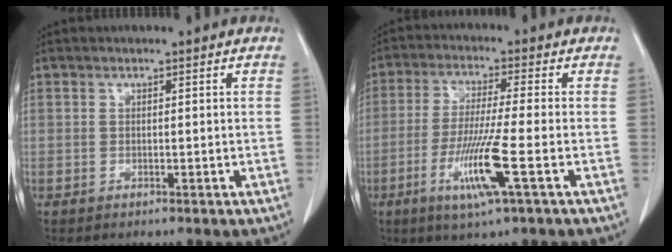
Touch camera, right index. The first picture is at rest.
{"total": 9.6, "force": [-3.5, -0.6, 8.9], "torque": [-0.177, -0.022, -0.068]}